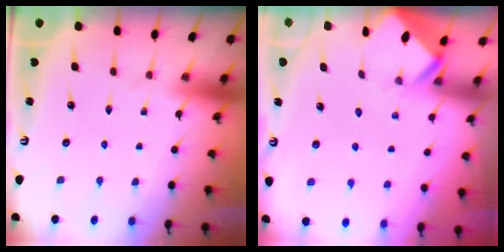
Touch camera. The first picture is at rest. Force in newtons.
{"total": 2.8, "press": 2.8, "slide": 0.1}